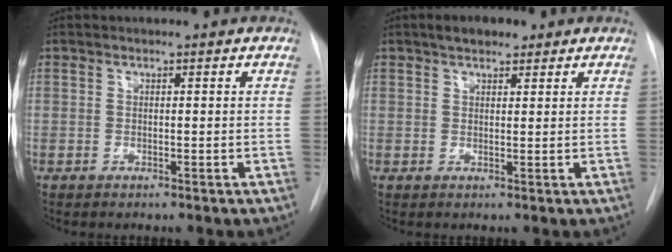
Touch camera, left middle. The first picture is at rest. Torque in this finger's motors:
{"motor_torque": [0.20, -0.18, 0.02, 0.01]}